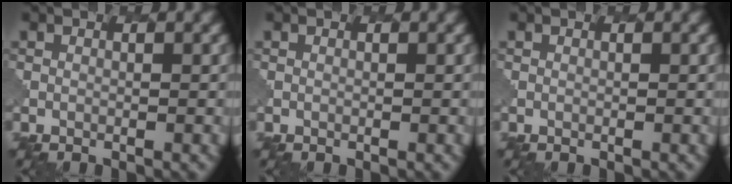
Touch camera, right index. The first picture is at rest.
{"total": 0.0}
{"total": 0.0}